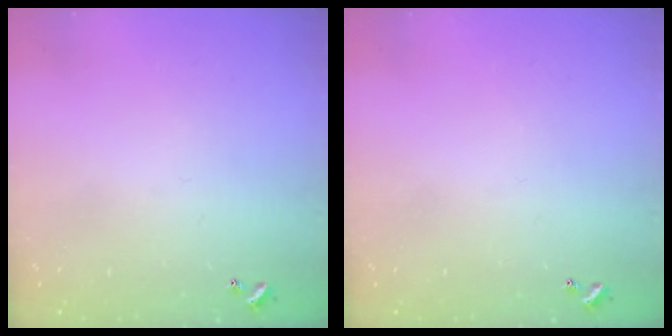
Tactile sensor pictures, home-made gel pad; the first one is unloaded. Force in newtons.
{"total": 0.0}